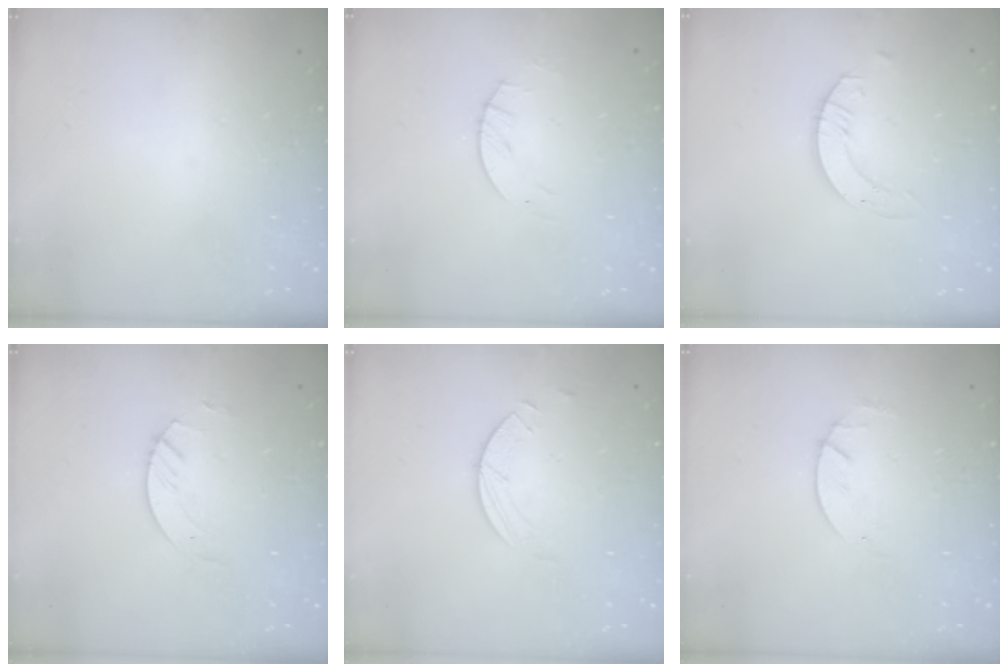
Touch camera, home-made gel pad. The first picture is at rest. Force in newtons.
{"total": 2.8, "press": 2.8, "slide": 0.4}
{"total": 3.4, "press": 3.4, "slide": 0.0}
{"total": 3.5, "press": 3.5, "slide": 0.3}
{"total": 2.6, "press": 2.6, "slide": 0.3}
{"total": 1.8, "press": 1.8, "slide": 0.2}